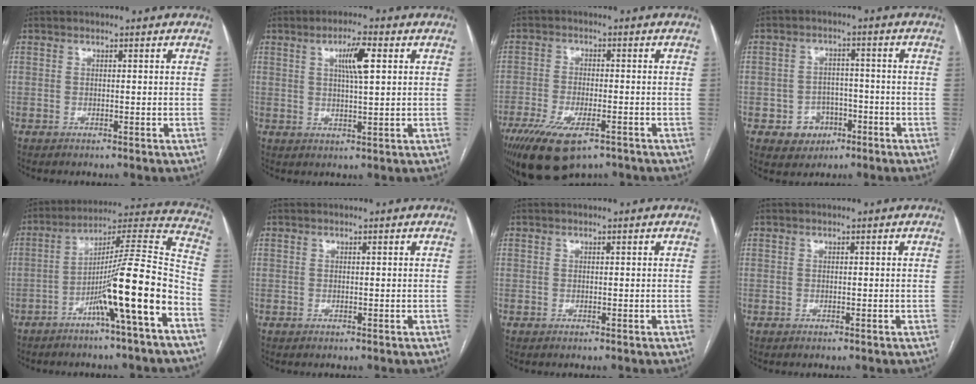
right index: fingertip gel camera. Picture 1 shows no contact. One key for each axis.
{"total": 5.4, "fx": 1.8, "fy": 0.6, "fz": 5.1, "tx": -0.090, "ty": 0.004, "tz": 0.032}
{"total": 11.6, "fx": -7.5, "fy": 4.0, "fz": 8.0, "tx": -0.151, "ty": -0.019, "tz": -0.123}
{"total": 5.4, "fx": -2.4, "fy": 4.6, "fz": 1.3, "tx": -0.013, "ty": 0.013, "tz": -0.028}
{"total": 15.7, "fx": -7.0, "fy": -0.8, "fz": 14.0, "tx": -0.222, "ty": 0.010, "tz": -0.118}
{"total": 0.0}
{"total": 0.0}
{"total": 0.0}